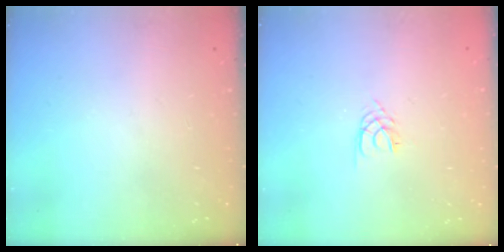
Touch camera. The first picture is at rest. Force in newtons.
{"total": 2.4, "press": 2.4, "slide": 0.3}